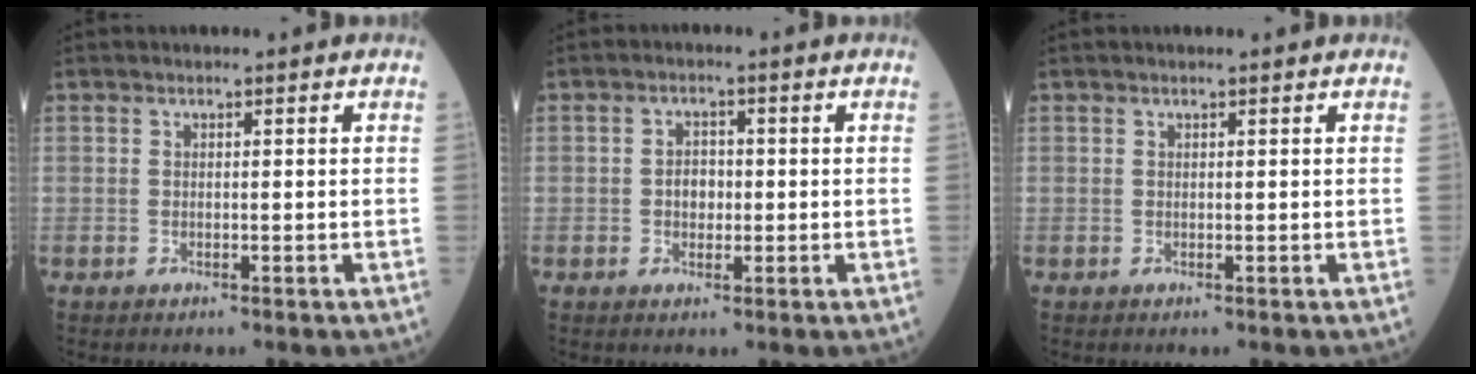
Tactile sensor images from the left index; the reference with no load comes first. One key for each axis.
{"total": 2.7, "fx": -0.3, "fy": 1.9, "fz": 1.9, "tx": -0.030, "ty": 0.006, "tz": -0.004}
{"total": 0.8, "fx": 0.6, "fy": 0.0, "fz": 0.5, "tx": -0.009, "ty": 0.007, "tz": 0.011}